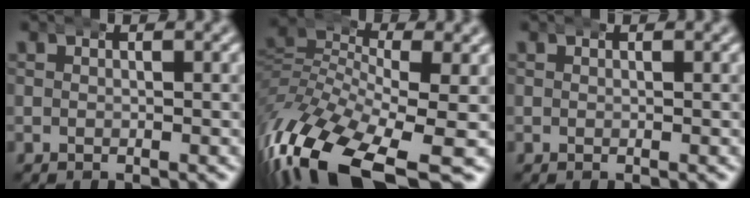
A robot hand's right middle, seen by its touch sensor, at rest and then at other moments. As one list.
[{"total": 10.5, "force": [-4.9, 5.4, 7.5], "torque": [-0.181, -0.045, -0.062]}, {"total": 0.0}]